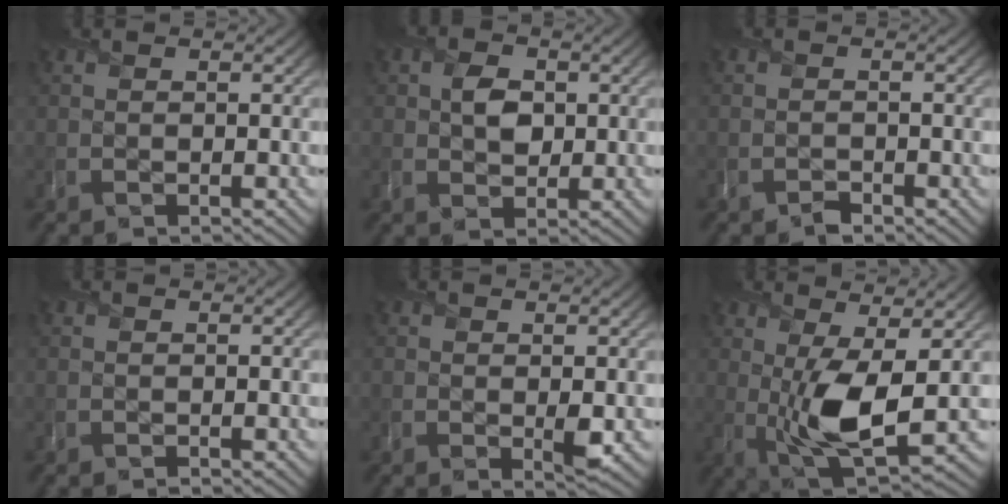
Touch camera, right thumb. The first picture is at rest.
{"total": 3.6, "force": [0.5, 2.8, 2.2], "torque": [-0.047, -0.004, 0.002]}
{"total": 1.4, "force": [-1.0, 0.8, 0.5], "torque": [-0.009, -0.004, -0.024]}
{"total": 0.5, "force": [-0.3, 0.3, 0.2], "torque": [-0.004, -0.006, -0.008]}
{"total": 1.6, "force": [0.1, 0.8, 1.4], "torque": [-0.024, -0.011, 0.001]}
{"total": 8.6, "force": [0.0, 3.4, 8.0], "torque": [-0.164, -0.009, 0.002]}